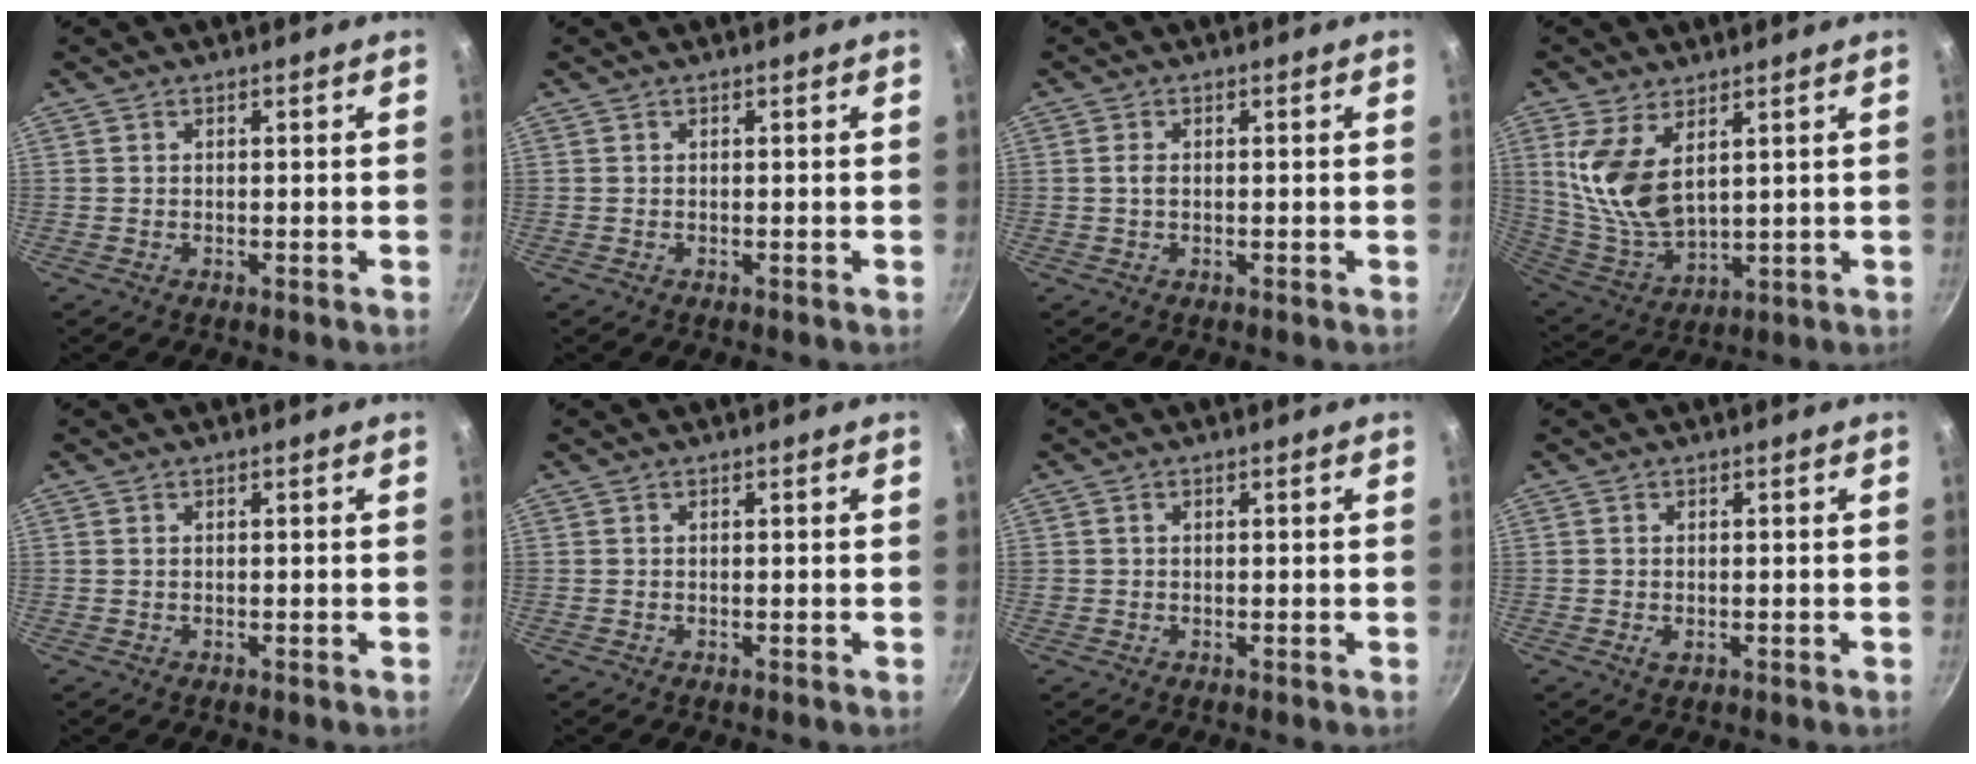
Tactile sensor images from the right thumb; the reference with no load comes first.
{"total": 0.0}
{"total": 1.3, "force": [0.0, 0.8, 1.0], "torque": [-0.020, 0.001, -0.001]}
{"total": 12.4, "force": [4.6, 6.4, 9.5], "torque": [-0.187, -0.040, 0.105]}
{"total": 0.0}
{"total": 0.0}
{"total": 0.6, "force": [0.1, 0.6, 0.2], "torque": [-0.001, 0.004, 0.001]}
{"total": 1.4, "force": [-0.2, 0.9, 1.1], "torque": [-0.020, -0.002, -0.002]}